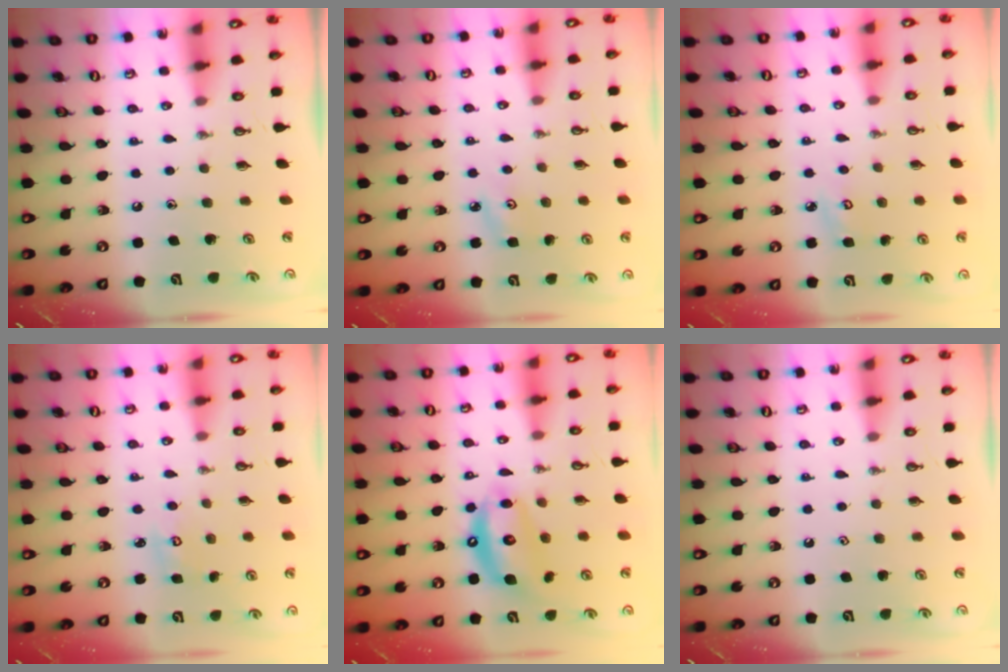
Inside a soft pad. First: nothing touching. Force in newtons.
{"total": 3.6, "press": 3.6, "slide": 0.5}
{"total": 3.6, "press": 3.6, "slide": 0.3}
{"total": 3.5, "press": 3.4, "slide": 0.3}
{"total": 10.7, "press": 10.7, "slide": 0.9}
{"total": 0.9, "press": 0.6, "slide": 0.7}